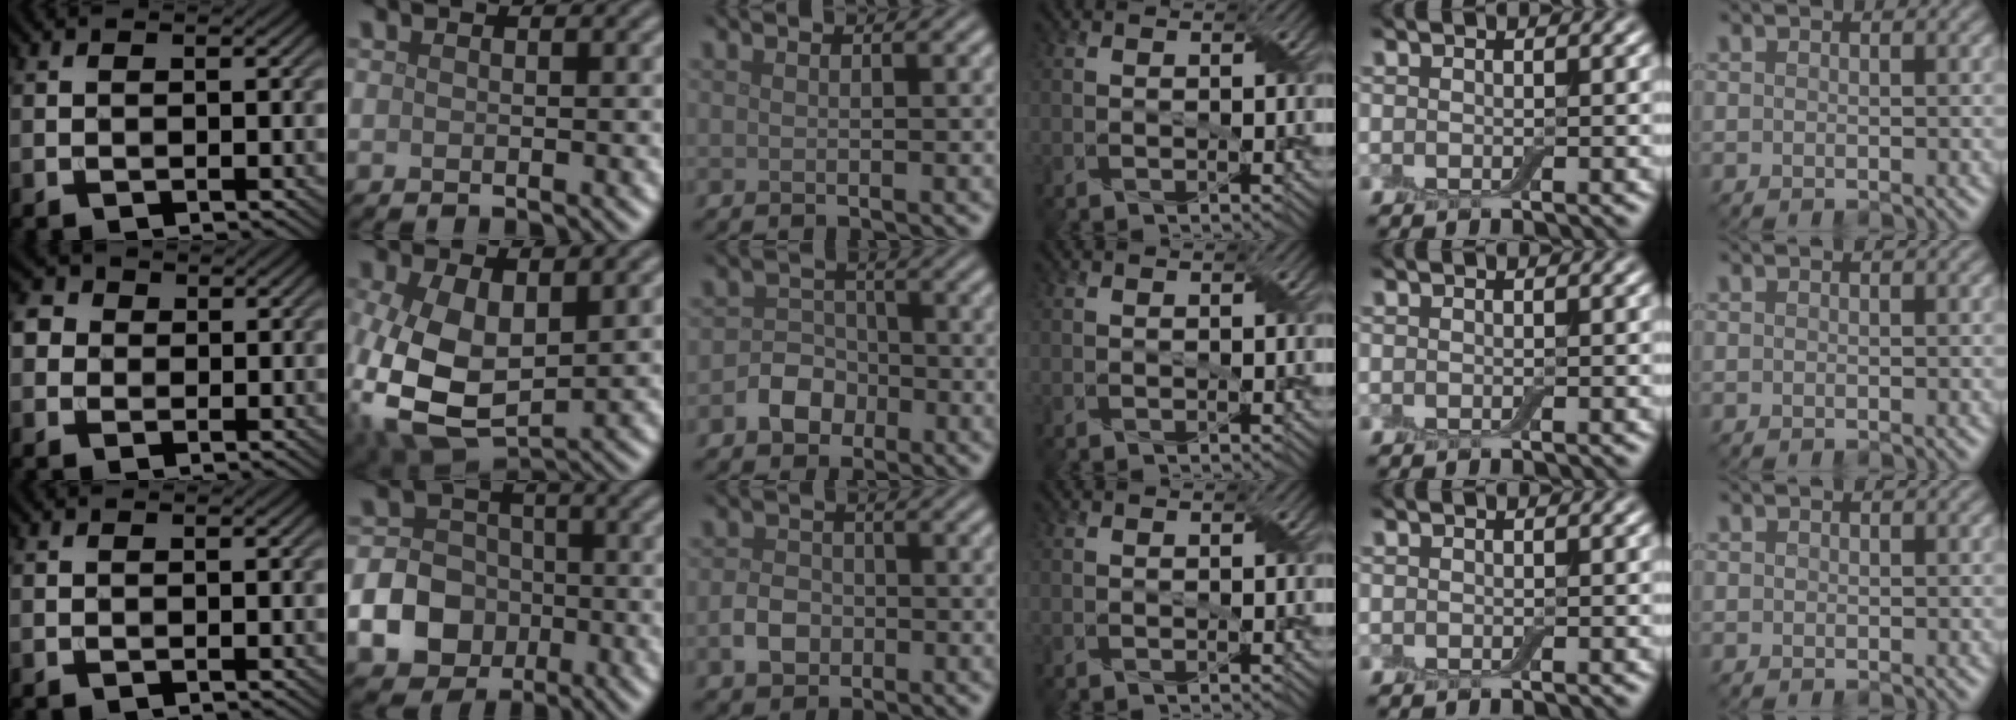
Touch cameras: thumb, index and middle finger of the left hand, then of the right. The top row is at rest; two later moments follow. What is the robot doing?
{"motion": "fold", "object": "aluminum foil"}